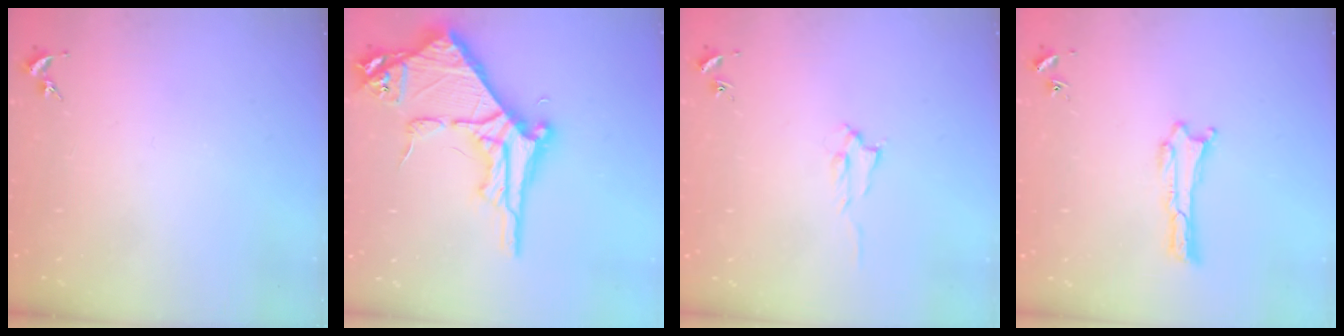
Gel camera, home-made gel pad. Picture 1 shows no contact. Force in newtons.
{"total": 9.3, "press": 9.3, "slide": 0.9}
{"total": 1.4, "press": 1.4, "slide": 0.2}
{"total": 0.0}